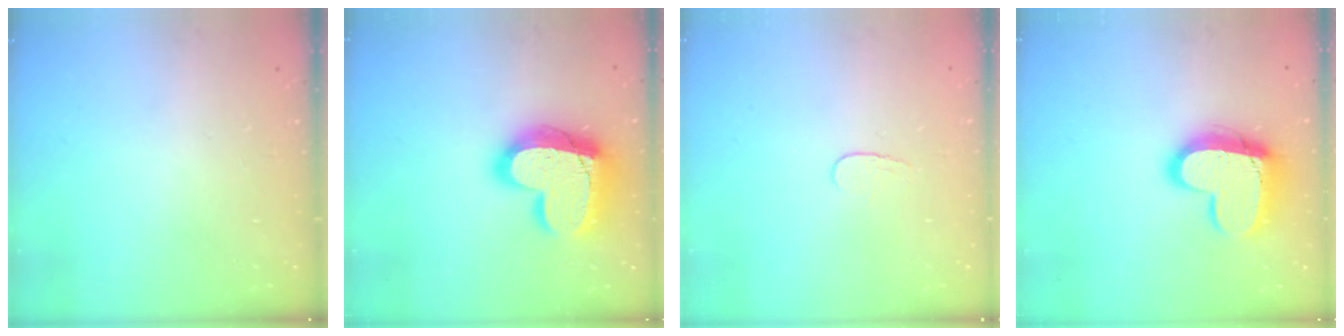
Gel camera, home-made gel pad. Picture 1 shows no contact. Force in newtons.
{"total": 21.4, "press": 21.3, "slide": 1.7}
{"total": 3.6, "press": 3.5, "slide": 0.4}
{"total": 16.6, "press": 16.5, "slide": 1.4}